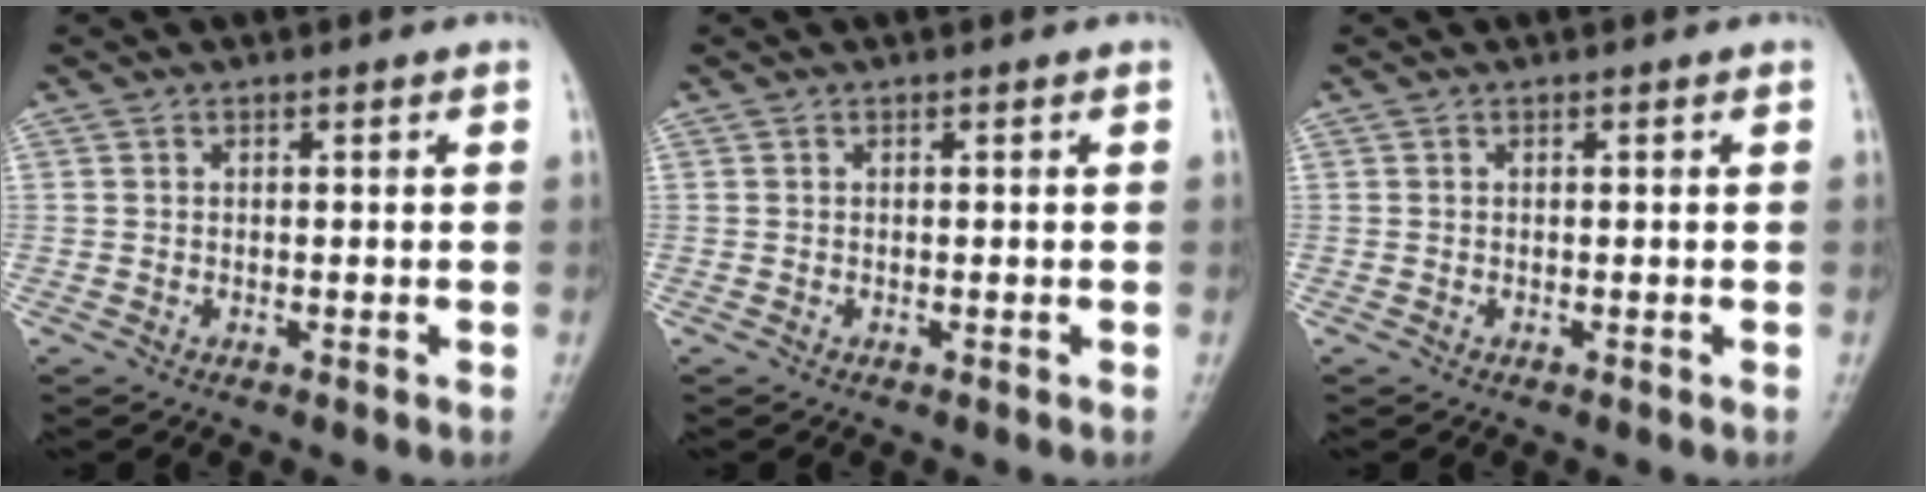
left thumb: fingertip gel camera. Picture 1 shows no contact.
{"total": 0.0}
{"total": 0.0}